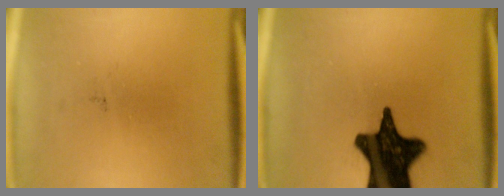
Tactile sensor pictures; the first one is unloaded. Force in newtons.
{"total": 18.5}